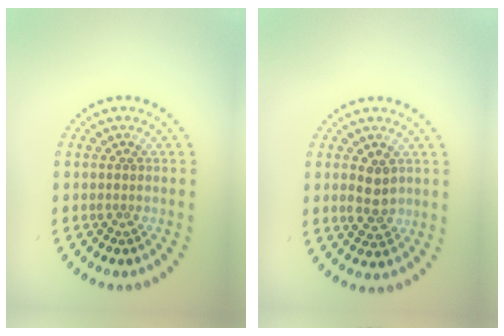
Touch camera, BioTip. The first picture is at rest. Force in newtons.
{"total": 2.8, "press": 2.8, "slide": 0.3}